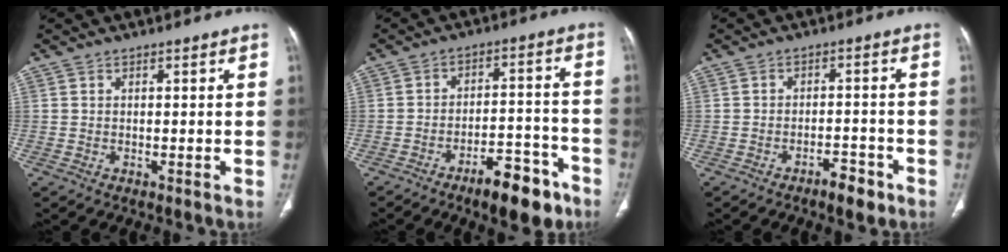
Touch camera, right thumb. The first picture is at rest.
{"total": 11.2, "force": [-7.5, 4.0, 7.2], "torque": [-0.087, 0.057, -0.115]}
{"total": 4.3, "force": [-3.1, 1.6, 2.6], "torque": [-0.031, 0.021, -0.045]}